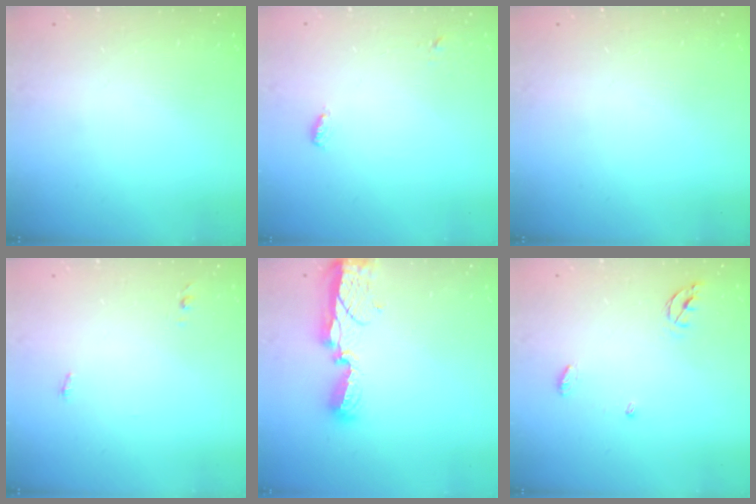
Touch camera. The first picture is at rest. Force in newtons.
{"total": 5.0, "press": 4.1, "slide": 2.8}
{"total": 0.0}
{"total": 3.4, "press": 3.2, "slide": 1.1}
{"total": 8.7, "press": 8.6, "slide": 0.8}
{"total": 5.0, "press": 5.0, "slide": 0.5}